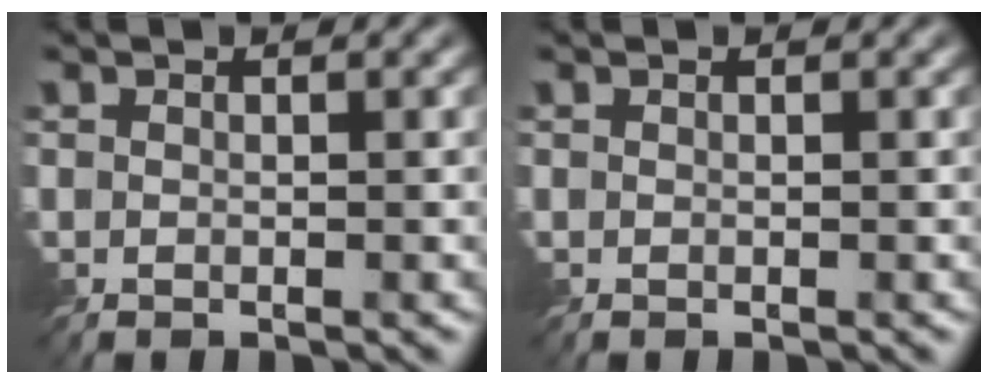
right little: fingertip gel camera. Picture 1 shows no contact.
{"total": 0.0}